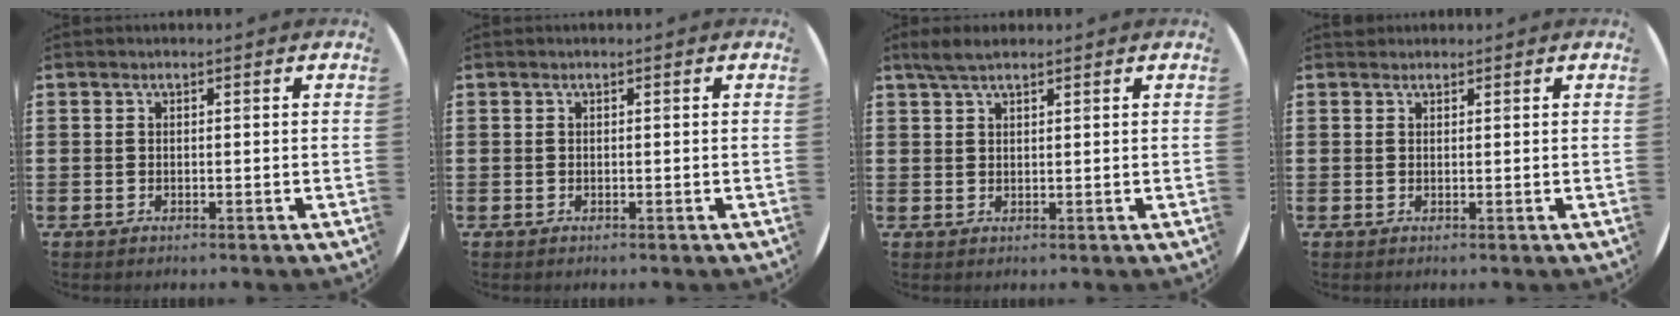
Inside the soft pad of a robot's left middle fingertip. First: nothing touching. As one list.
[{"total": 0.0}, {"total": 2.7, "force": [2.1, 0.7, 1.6], "torque": [-0.034, 0.007, 0.036]}, {"total": 0.7, "force": [0.6, 0.2, -0.2], "torque": [0.012, 0.002, 0.010]}]